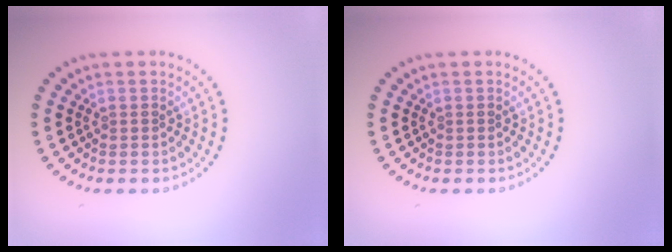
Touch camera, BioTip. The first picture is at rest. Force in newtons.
{"total": 0.0}